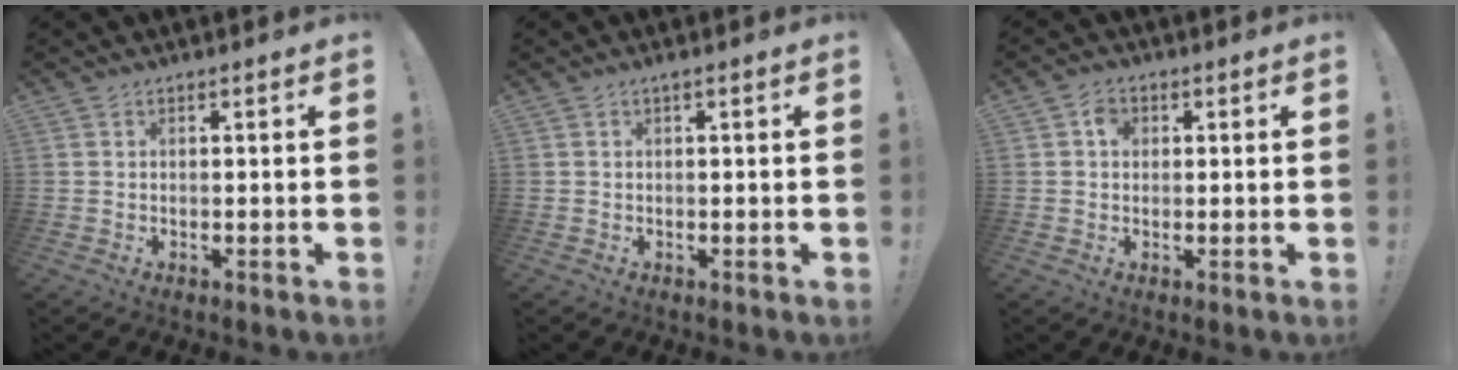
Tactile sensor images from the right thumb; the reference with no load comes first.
{"total": 0.6, "force": [0.4, 0.0, 0.4], "torque": [-0.006, 0.001, 0.007]}
{"total": 3.0, "force": [0.5, 2.6, 1.5], "torque": [-0.014, 0.001, 0.006]}